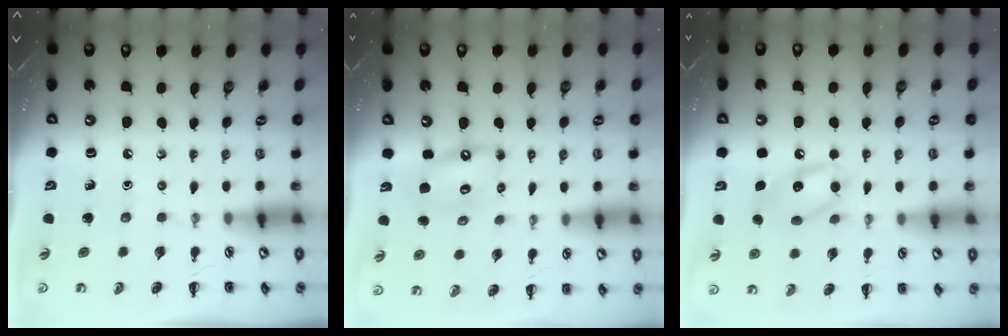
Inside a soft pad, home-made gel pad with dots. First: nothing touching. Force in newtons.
{"total": 11.3, "press": 11.0, "slide": 2.9}
{"total": 11.3, "press": 11.3, "slide": 0.8}